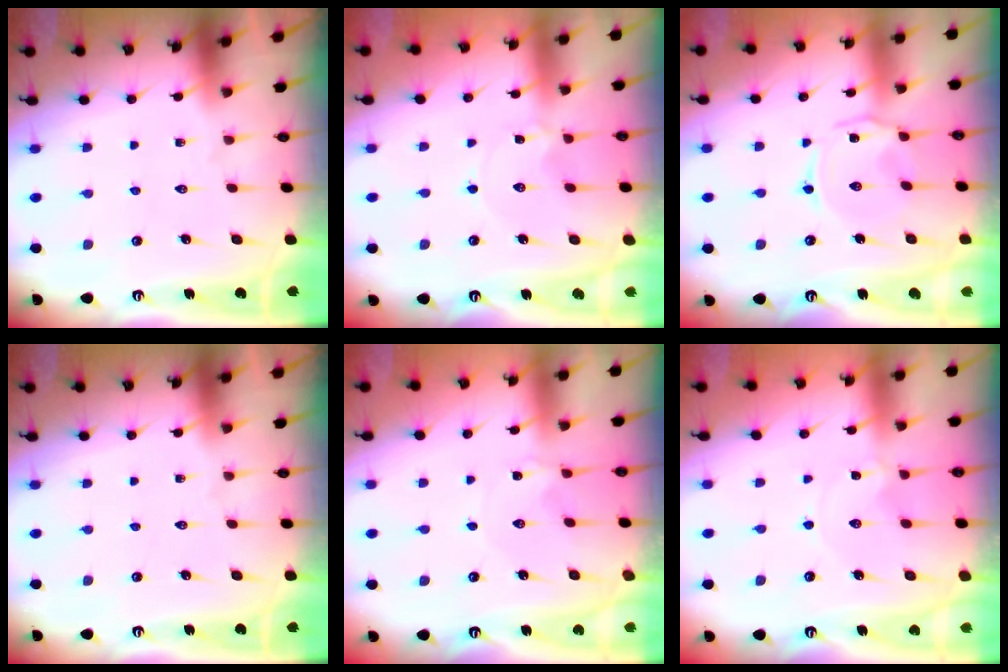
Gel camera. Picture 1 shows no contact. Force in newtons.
{"total": 1.6, "press": 1.5, "slide": 0.2}
{"total": 2.5, "press": 2.4, "slide": 0.5}
{"total": 0.0}
{"total": 1.4, "press": 1.4, "slide": 0.3}
{"total": 0.0}